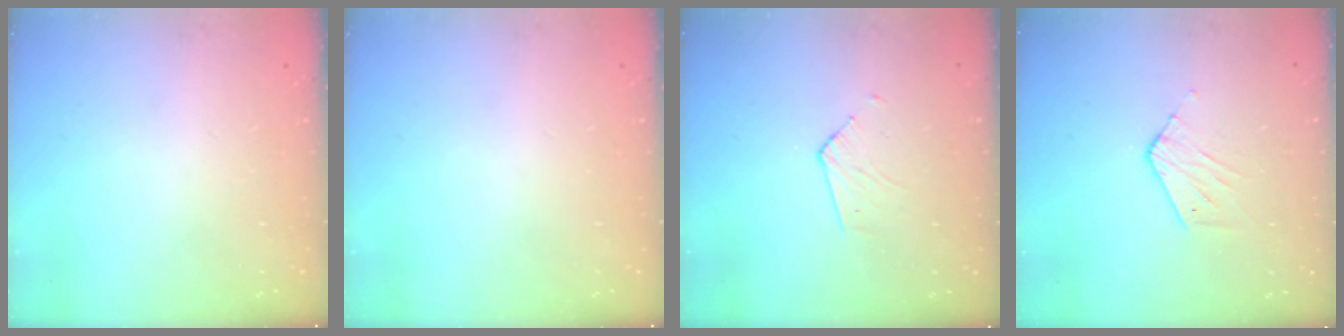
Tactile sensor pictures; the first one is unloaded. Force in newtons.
{"total": 0.0}
{"total": 3.1, "press": 3.1, "slide": 0.2}
{"total": 5.3, "press": 5.3, "slide": 0.3}